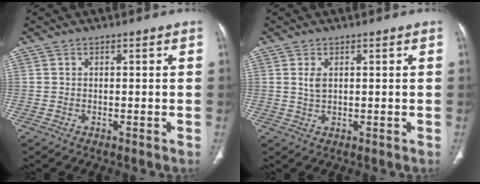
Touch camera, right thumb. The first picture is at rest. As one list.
[{"total": 2.2, "force": [0.7, 1.1, 1.8], "torque": [-0.037, -0.001, 0.019]}]